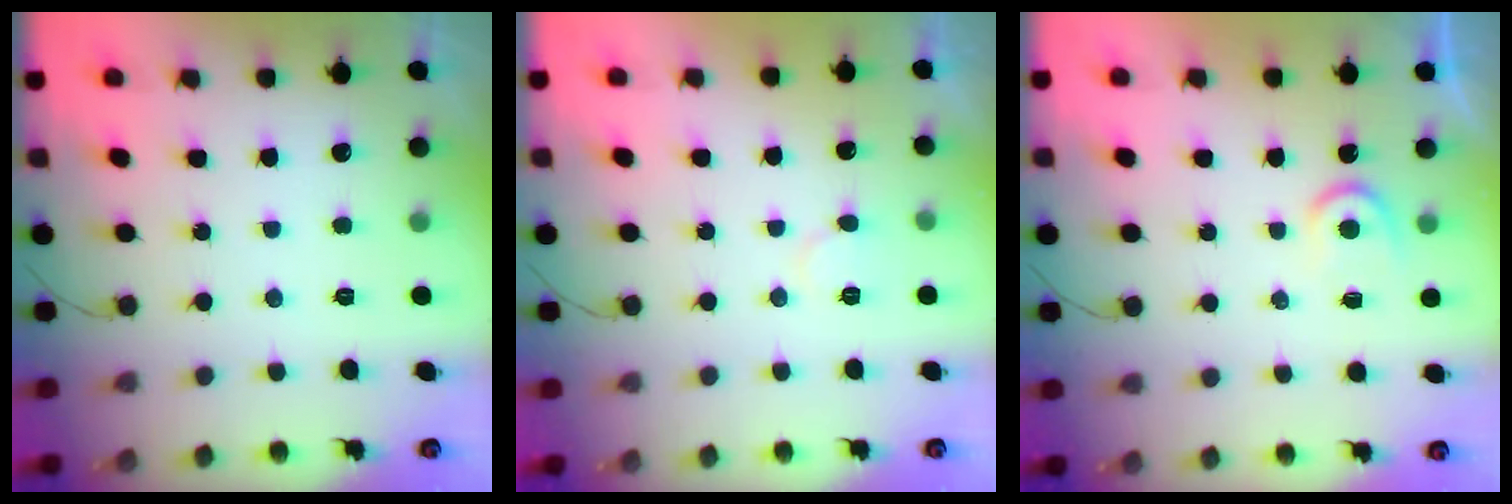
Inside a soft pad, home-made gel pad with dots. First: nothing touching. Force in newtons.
{"total": 6.0, "press": 6.0, "slide": 0.7}
{"total": 3.6, "press": 3.6, "slide": 0.4}